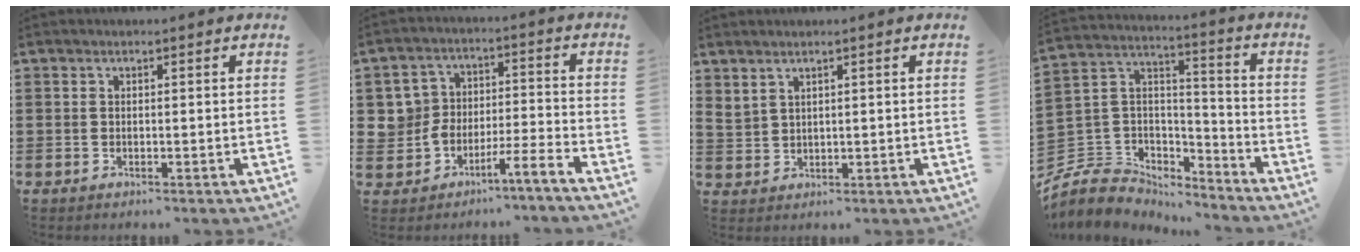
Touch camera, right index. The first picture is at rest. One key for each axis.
{"total": 4.3, "fx": -3.8, "fy": 1.8, "fz": 0.8, "tx": -0.029, "ty": 0.003, "tz": -0.080}
{"total": 1.8, "fx": 1.6, "fy": 0.8, "fz": 0.5, "tx": -0.014, "ty": 0.004, "tz": 0.031}
{"total": 6.8, "fx": -5.2, "fy": 4.3, "fz": 0.5, "tx": -0.053, "ty": -0.011, "tz": -0.108}